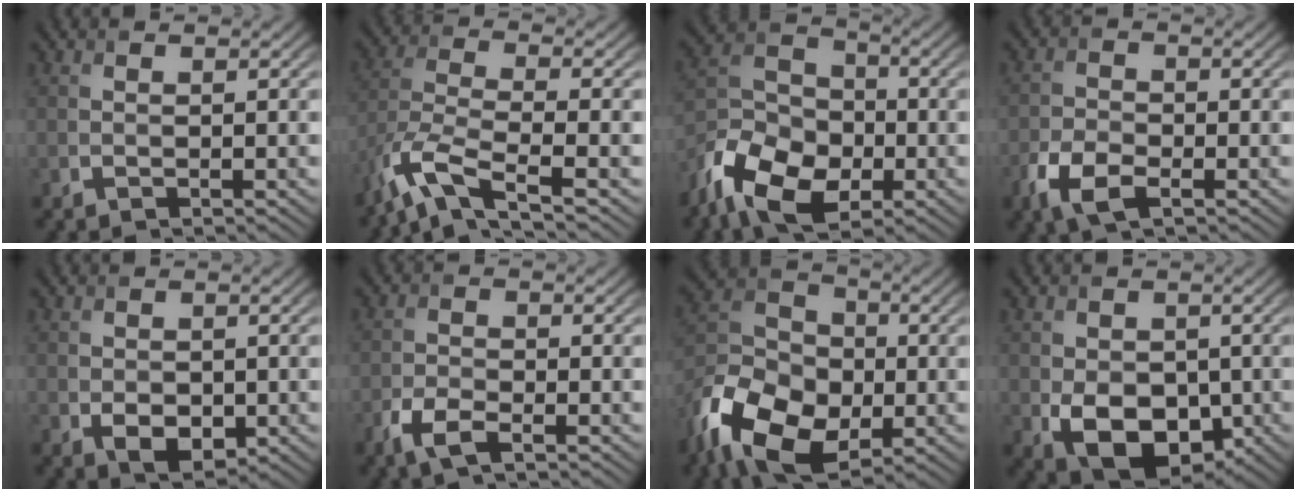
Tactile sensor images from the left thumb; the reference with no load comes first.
{"total": 9.1, "force": [-6.0, 2.4, 6.4], "torque": [-0.140, -0.009, -0.131]}
{"total": 12.1, "force": [-6.9, 7.1, 6.9], "torque": [-0.156, -0.022, -0.149]}
{"total": 5.4, "force": [-2.9, 2.8, 3.6], "torque": [-0.081, -0.010, -0.064]}
{"total": 3.4, "force": [-0.7, 2.4, 2.3], "torque": [-0.050, -0.015, -0.008]}
{"total": 3.7, "force": [-2.2, 1.5, 2.5], "torque": [-0.060, -0.004, -0.051]}
{"total": 14.6, "force": [-6.5, 9.5, 9.0], "torque": [-0.213, -0.031, -0.139]}
{"total": 8.2, "force": [-2.0, 5.7, 5.5], "torque": [-0.105, -0.026, -0.029]}